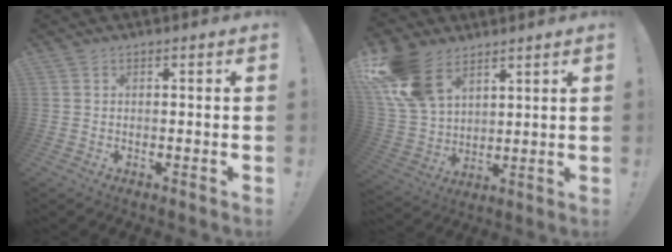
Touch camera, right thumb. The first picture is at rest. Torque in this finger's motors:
{"motor_torque": [1.98, 2.21, 0.91, 0.37, 0.41]}